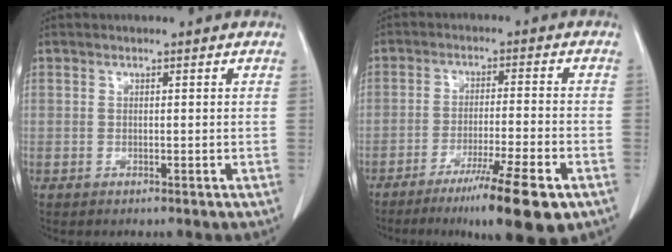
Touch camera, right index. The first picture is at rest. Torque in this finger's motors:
{"motor_torque": [1.15, -0.99, 0.20, 0.08]}